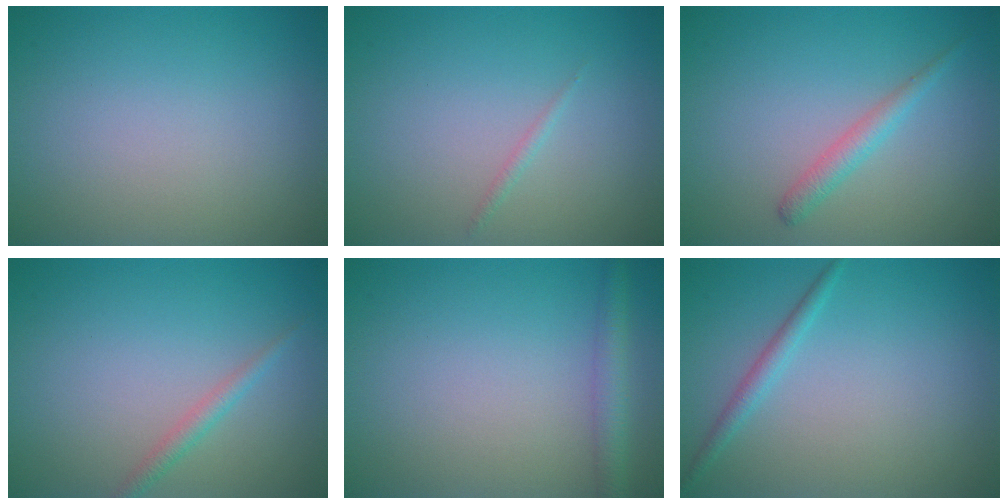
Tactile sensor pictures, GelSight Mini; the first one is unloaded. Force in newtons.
{"total": 0.6, "press": 0.6, "slide": 0.0}
{"total": 1.8, "press": 1.8, "slide": 0.1}
{"total": 1.4, "press": 1.4, "slide": 0.1}
{"total": 2.4, "press": 2.4, "slide": 0.1}
{"total": 1.4, "press": 1.4, "slide": 0.0}